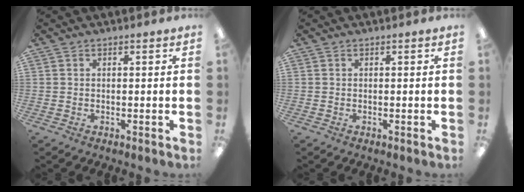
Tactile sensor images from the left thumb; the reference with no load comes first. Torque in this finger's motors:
{"motor_torque": [-0.03, -0.03, 0.04, -0.02, 0.00]}